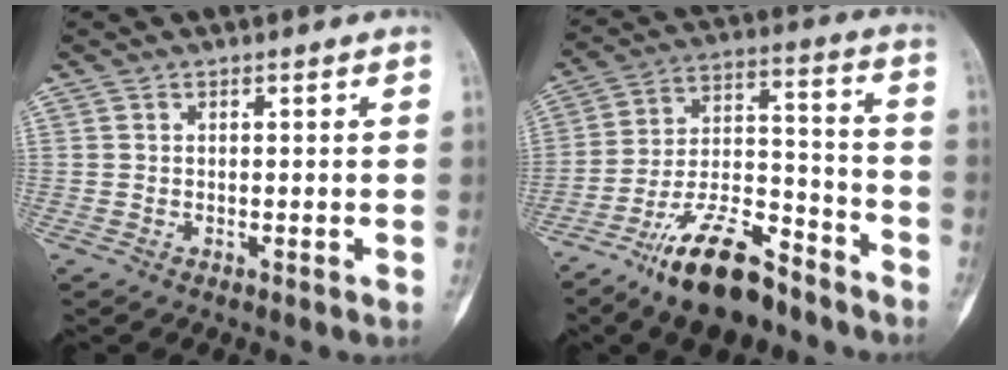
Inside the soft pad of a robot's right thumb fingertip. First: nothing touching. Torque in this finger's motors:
{"motor_torque": [2.37, 0.73, 1.26, -1.53, 0.46]}